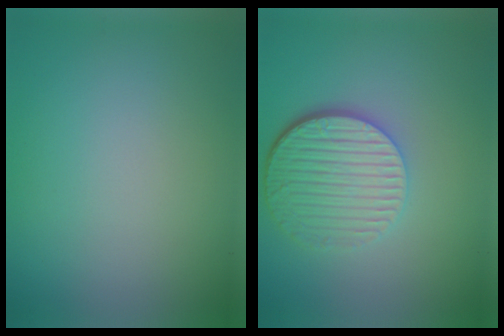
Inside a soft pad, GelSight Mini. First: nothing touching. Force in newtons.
{"total": 5.6, "press": 4.1, "slide": 3.9}